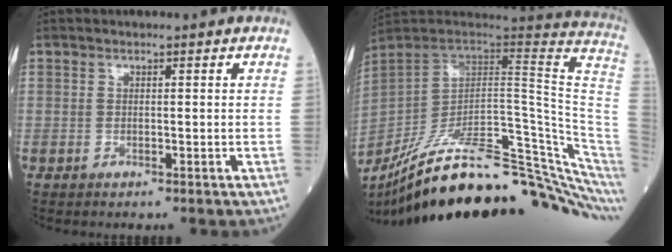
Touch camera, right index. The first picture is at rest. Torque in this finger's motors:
{"motor_torque": [0.00, -2.14, 1.05, 0.21]}